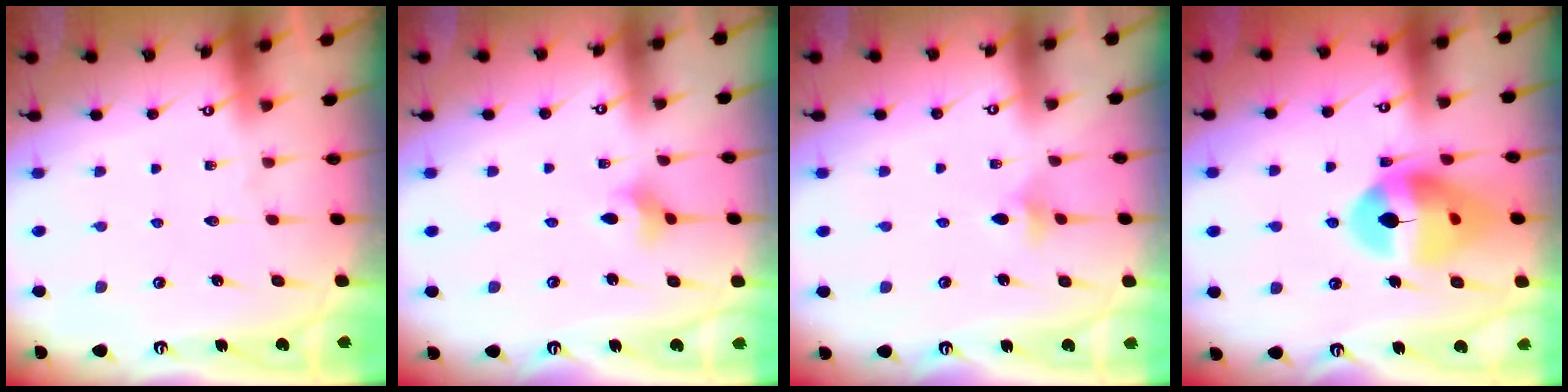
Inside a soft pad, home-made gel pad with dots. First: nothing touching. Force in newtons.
{"total": 2.9, "press": 2.8, "slide": 0.8}
{"total": 3.8, "press": 3.7, "slide": 0.9}
{"total": 14.5, "press": 14.4, "slide": 1.5}